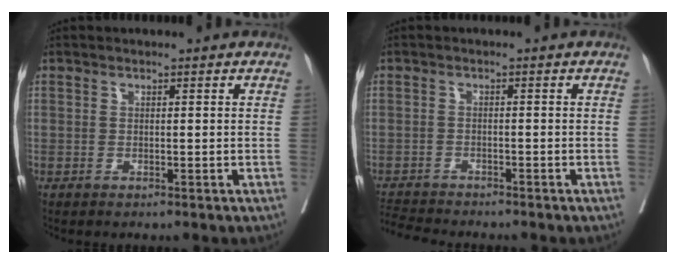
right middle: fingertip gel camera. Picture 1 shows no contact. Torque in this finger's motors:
{"motor_torque": [0.32, -0.38, 0.01, 0.00]}